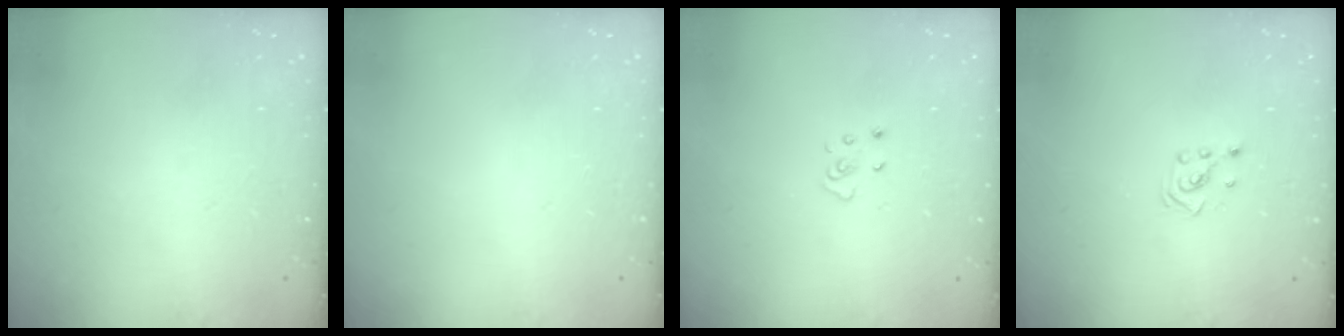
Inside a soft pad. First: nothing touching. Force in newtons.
{"total": 0.0}
{"total": 4.1, "press": 4.1, "slide": 0.3}
{"total": 2.1, "press": 1.9, "slide": 0.8}